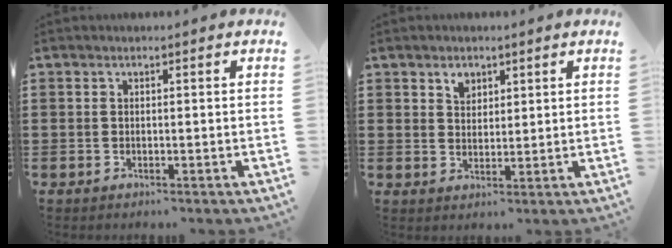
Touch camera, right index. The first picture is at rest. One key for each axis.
{"total": 2.6, "fx": 1.7, "fy": 1.7, "fz": 1.0, "tx": -0.016, "ty": 0.001, "tz": 0.030}